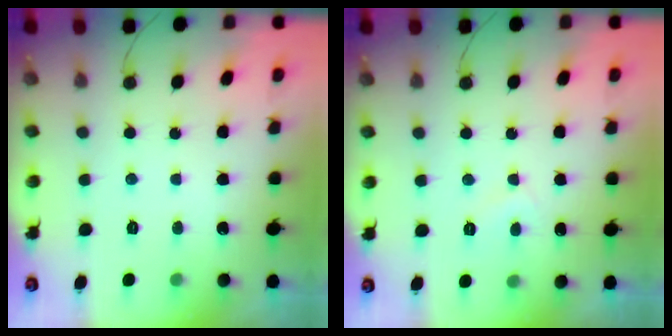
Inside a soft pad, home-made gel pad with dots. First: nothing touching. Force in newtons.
{"total": 3.4, "press": 3.3, "slide": 0.6}